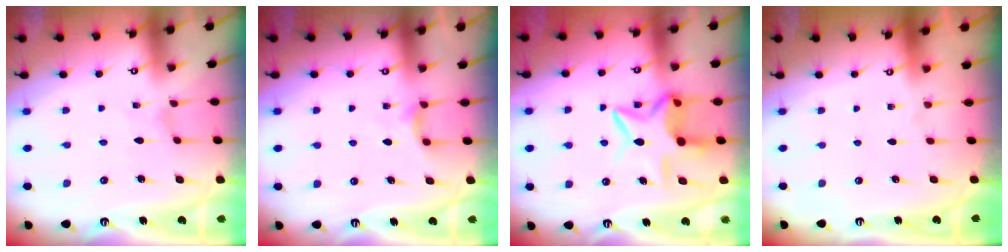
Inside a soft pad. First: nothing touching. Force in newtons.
{"total": 2.3, "press": 2.3, "slide": 0.4}
{"total": 10.9, "press": 10.8, "slide": 1.5}
{"total": 0.0}